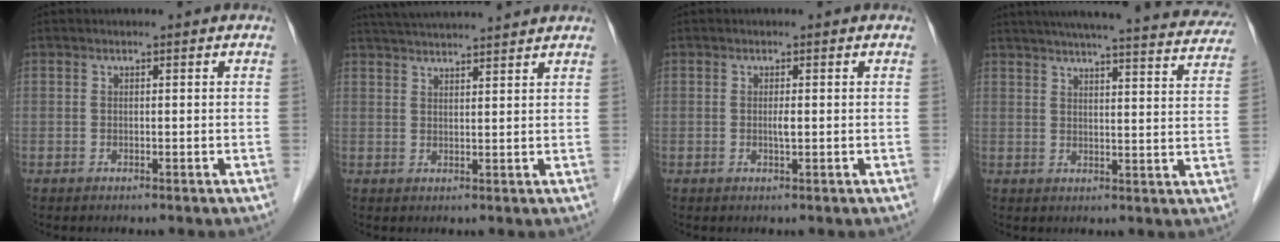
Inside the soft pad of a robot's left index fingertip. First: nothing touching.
{"total": 11.9, "force": [11.1, -0.1, 4.4], "torque": [-0.080, 0.033, 0.160]}
{"total": 1.0, "force": [0.0, 0.1, 1.0], "torque": [-0.021, -0.002, 0.000]}
{"total": 28.3, "force": [25.7, 2.9, 11.5], "torque": [-0.175, -0.031, 0.306]}